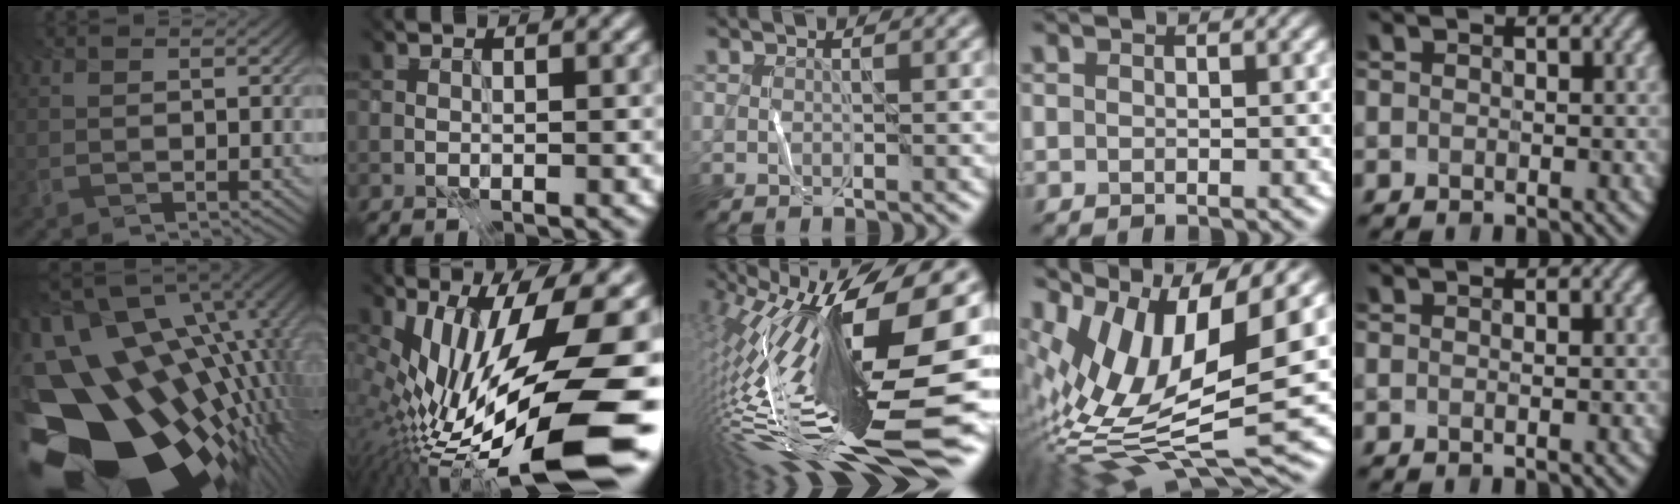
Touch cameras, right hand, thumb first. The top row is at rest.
{"thumb": {"total": 18.9, "force": [-6.7, 11.5, 13.4], "torque": [-0.274, -0.066, -0.073]}, "index": {"total": 18.4, "force": [-7.0, 4.7, 16.4], "torque": [-0.258, -0.017, -0.106]}, "middle": {"total": 18.9, "force": [-1.2, 5.8, 17.9], "torque": [-0.332, 0.000, -0.025]}, "ring": {"total": 13.9, "force": [2.2, 5.2, 12.8], "torque": [-0.259, 0.007, 0.047]}, "little": {"total": 0.5, "force": [0.1, 0.0, 0.5], "torque": [-0.003, 0.002, 0.003]}}